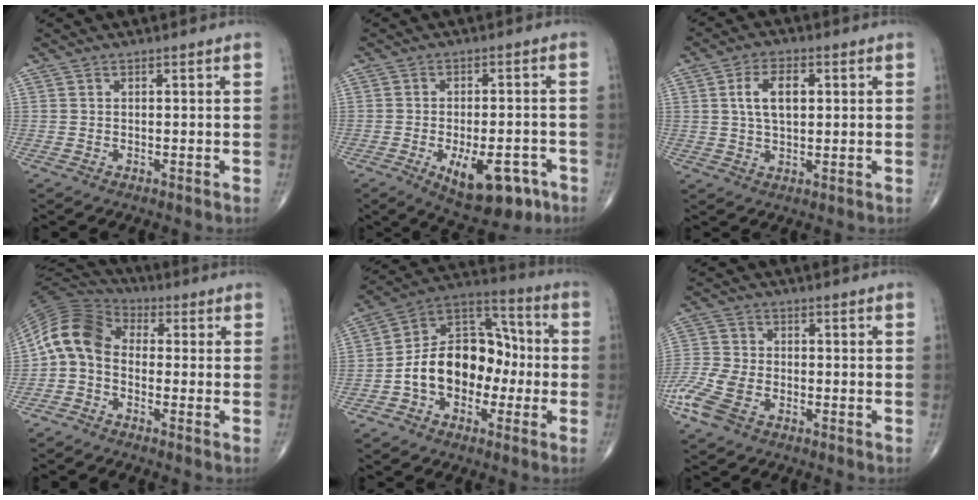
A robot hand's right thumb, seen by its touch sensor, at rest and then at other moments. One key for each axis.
{"total": 12.5, "fx": -5.5, "fy": 5.9, "fz": 9.6, "tx": -0.123, "ty": 0.016, "tz": -0.067}
{"total": 7.1, "fx": 1.5, "fy": 3.9, "fz": 5.8, "tx": -0.099, "ty": 0.004, "tz": 0.027}
{"total": 9.9, "fx": -0.9, "fy": 7.0, "fz": 6.9, "tx": -0.128, "ty": 0.038, "tz": -0.041}
{"total": 16.9, "fx": -3.1, "fy": 11.8, "fz": 11.7, "tx": -0.159, "ty": 0.051, "tz": -0.060}
{"total": 8.9, "fx": -4.3, "fy": 5.2, "fz": 5.8, "tx": -0.147, "ty": 0.004, "tz": -0.089}